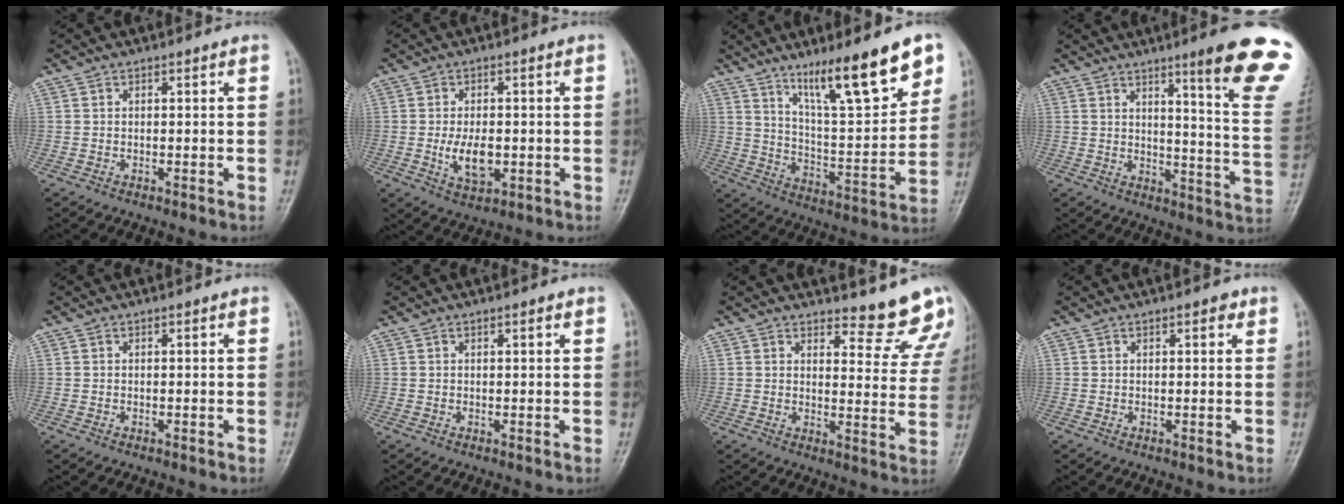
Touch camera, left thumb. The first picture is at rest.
{"total": 6.5, "force": [-0.9, 3.5, 5.4], "torque": [-0.089, -0.006, -0.009]}
{"total": 18.3, "force": [11.5, 4.0, 13.7], "torque": [-0.186, -0.062, 0.195]}
{"total": 17.6, "force": [11.1, 1.1, 13.6], "torque": [-0.145, -0.068, 0.139]}
{"total": 0.0}
{"total": 0.7, "force": [0.4, 0.2, 0.6], "torque": [-0.009, 0.000, 0.005]}
{"total": 9.9, "force": [9.5, 2.5, 1.2], "torque": [0.023, -0.093, 0.100]}
{"total": 1.6, "force": [0.9, 0.7, 1.1], "torque": [-0.009, -0.001, 0.008]}